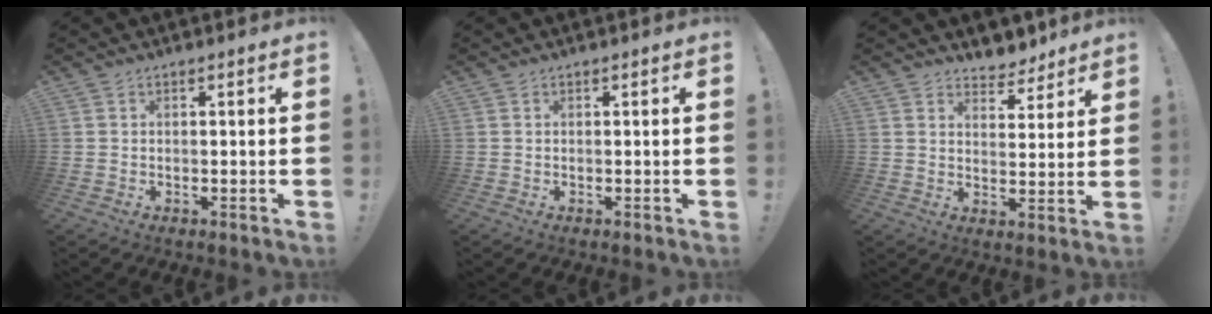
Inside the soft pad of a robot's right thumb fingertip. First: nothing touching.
{"total": 0.0}
{"total": 6.3, "force": [5.8, 2.4, 0.8], "torque": [0.002, -0.049, 0.104]}